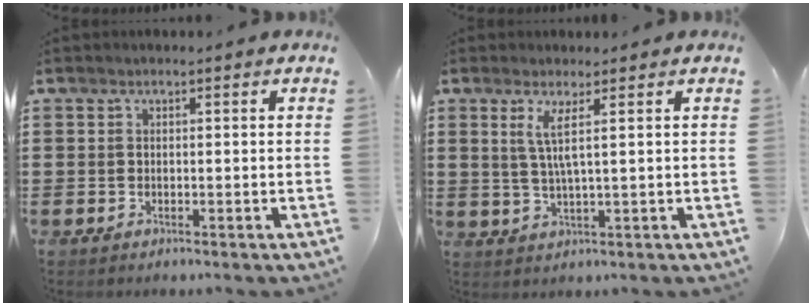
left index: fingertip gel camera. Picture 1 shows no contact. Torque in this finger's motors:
{"motor_torque": [0.99, -0.97, 0.45, 0.11]}